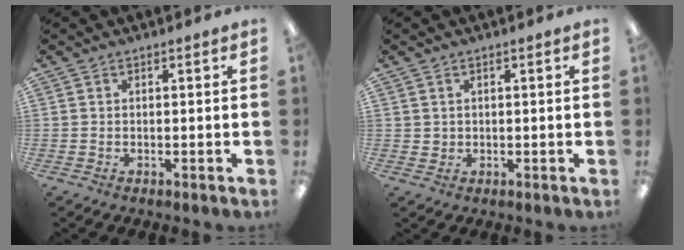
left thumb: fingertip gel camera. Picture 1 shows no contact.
{"total": 1.6, "force": [0.8, 1.3, 0.4], "torque": [-0.009, 0.004, 0.014]}